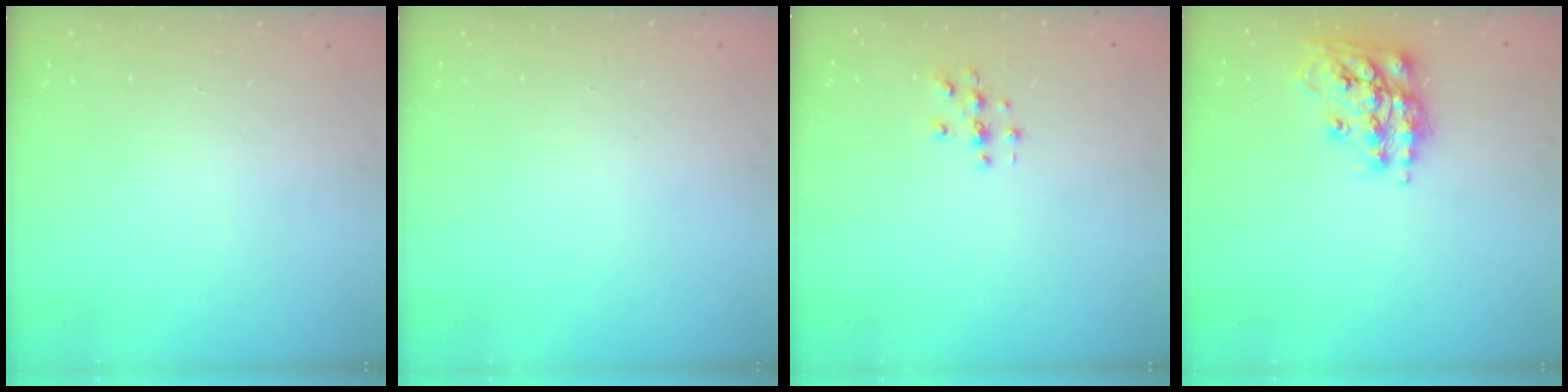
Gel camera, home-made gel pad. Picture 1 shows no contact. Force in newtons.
{"total": 0.0}
{"total": 2.7, "press": 2.7, "slide": 0.3}
{"total": 14.8, "press": 14.7, "slide": 1.5}